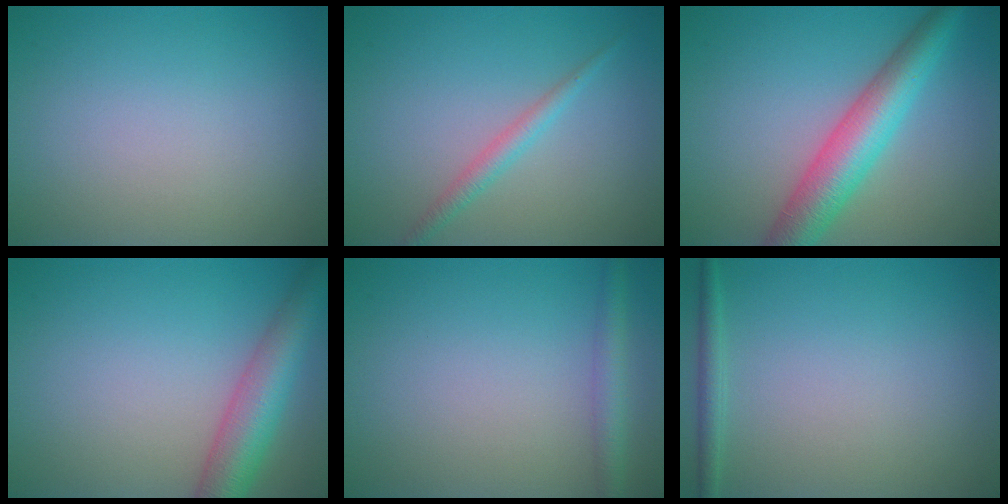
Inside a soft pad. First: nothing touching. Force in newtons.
{"total": 1.7, "press": 1.7, "slide": 0.0}
{"total": 6.4, "press": 6.4, "slide": 0.1}
{"total": 5.8, "press": 5.8, "slide": 0.2}
{"total": 2.3, "press": 2.3, "slide": 0.0}
{"total": 1.4, "press": 1.4, "slide": 0.1}